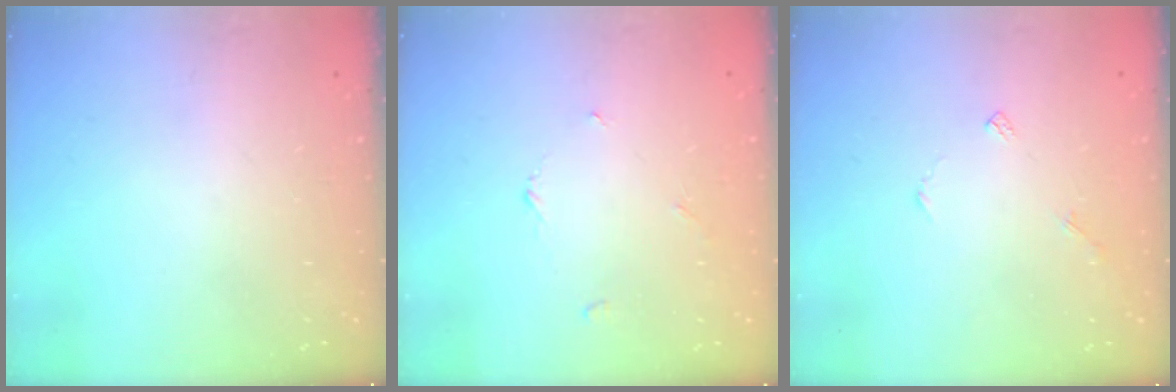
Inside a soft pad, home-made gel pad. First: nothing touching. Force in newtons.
{"total": 3.0, "press": 2.9, "slide": 0.4}
{"total": 3.6, "press": 3.6, "slide": 0.2}